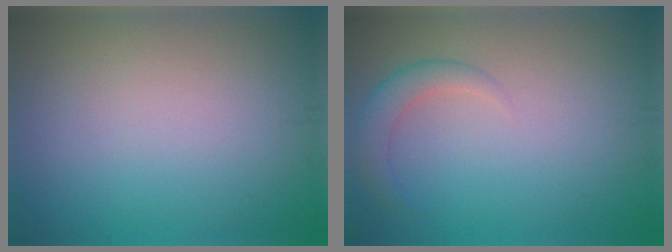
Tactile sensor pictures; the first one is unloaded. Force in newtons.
{"total": 2.2, "press": 2.2, "slide": 0.1}